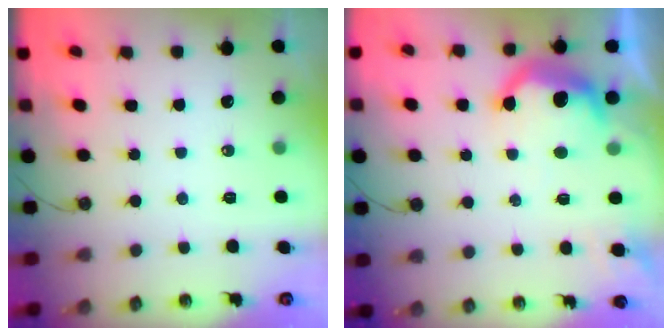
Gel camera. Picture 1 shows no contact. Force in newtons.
{"total": 12.8, "press": 12.7, "slide": 0.7}